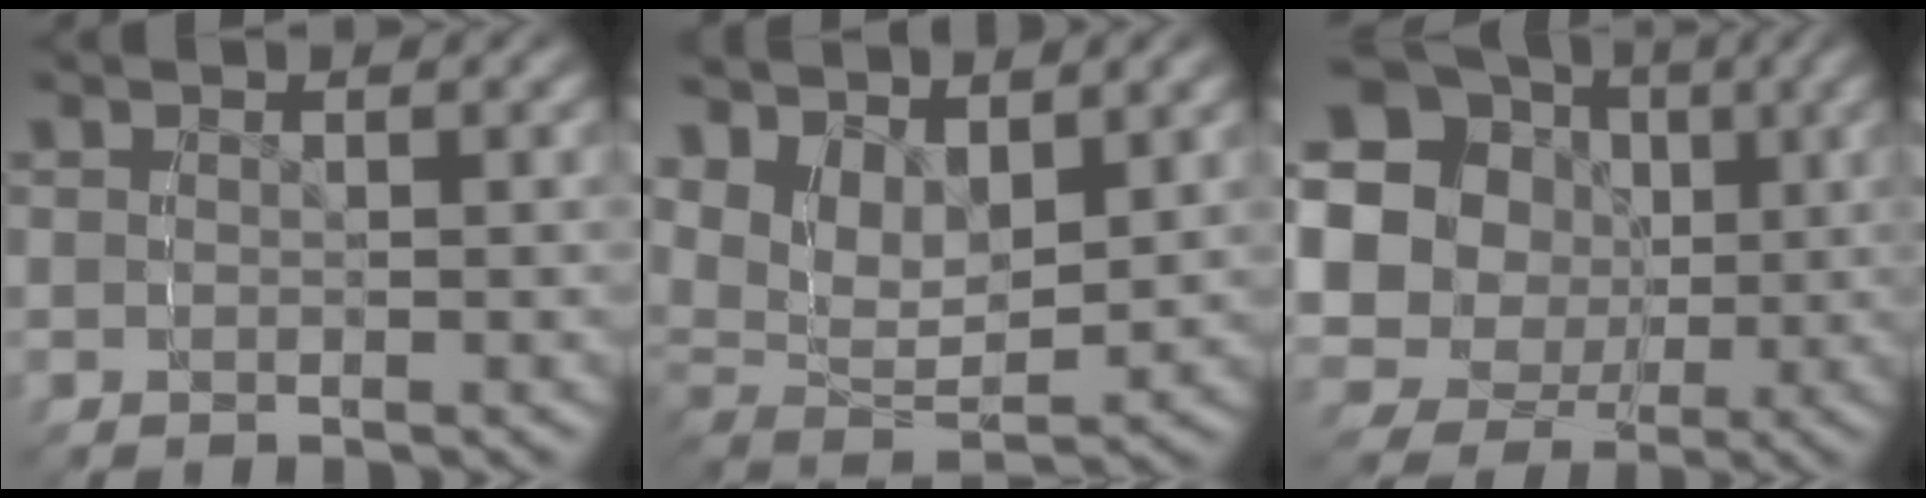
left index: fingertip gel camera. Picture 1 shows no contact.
{"total": 8.0, "force": [2.7, 5.8, 4.8], "torque": [-0.110, -0.011, 0.043]}
{"total": 17.2, "force": [2.0, 15.0, 8.1], "torque": [-0.180, -0.027, 0.025]}